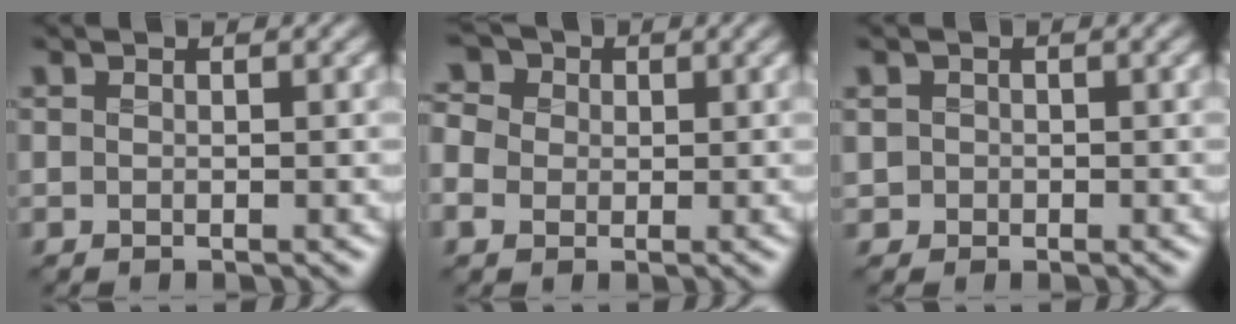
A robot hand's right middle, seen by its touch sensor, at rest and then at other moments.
{"total": 5.3, "force": [0.8, 4.5, 2.6], "torque": [-0.071, 0.025, 0.000]}
{"total": 1.0, "force": [0.0, 1.0, 0.0], "torque": [0.010, -0.001, 0.000]}